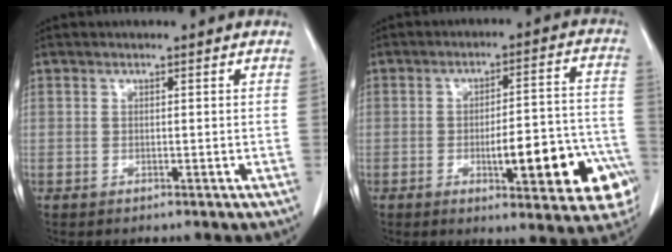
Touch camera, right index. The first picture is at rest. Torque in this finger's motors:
{"motor_torque": [0.69, -0.40, 0.35, 0.07]}